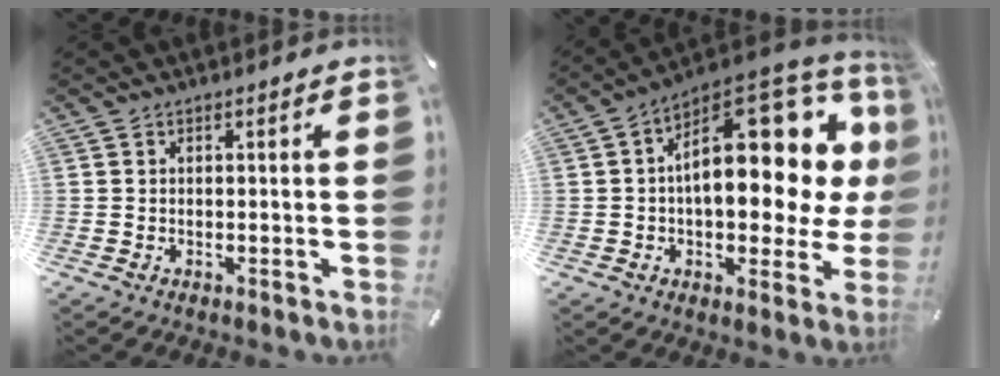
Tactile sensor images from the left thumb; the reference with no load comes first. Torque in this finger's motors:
{"motor_torque": [1.65, 1.82, 1.47, 1.02, 0.25]}